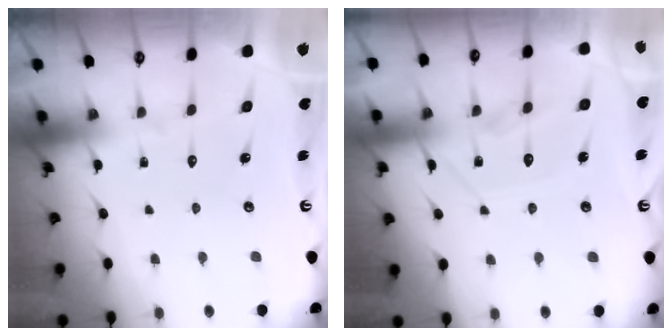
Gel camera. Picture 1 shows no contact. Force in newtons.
{"total": 12.0, "press": 12.0, "slide": 1.0}